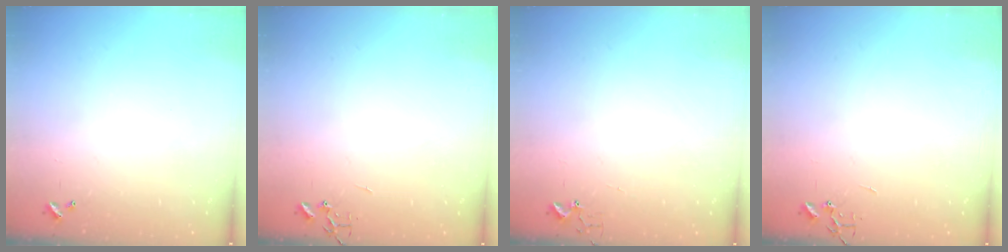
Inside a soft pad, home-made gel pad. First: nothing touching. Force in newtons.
{"total": 0.0}
{"total": 2.7, "press": 2.7, "slide": 0.3}
{"total": 0.0}